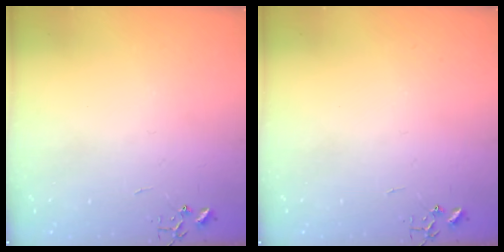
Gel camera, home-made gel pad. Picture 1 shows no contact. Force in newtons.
{"total": 0.0}